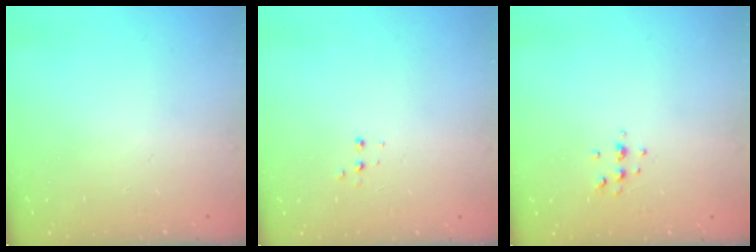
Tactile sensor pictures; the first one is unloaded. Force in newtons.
{"total": 2.7, "press": 2.7, "slide": 0.5}
{"total": 3.8, "press": 3.6, "slide": 1.1}